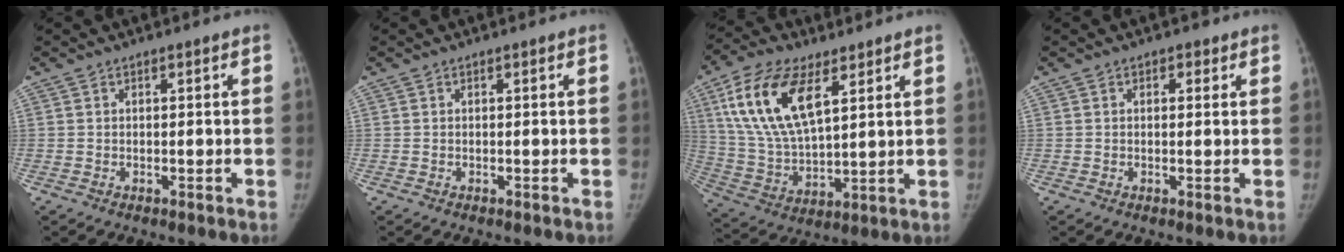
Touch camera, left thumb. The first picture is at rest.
{"total": 0.0}
{"total": 17.8, "force": [7.8, 8.5, 13.6], "torque": [-0.252, -0.021, 0.154]}
{"total": 1.8, "force": [0.9, 1.1, 1.1], "torque": [-0.004, -0.001, 0.009]}